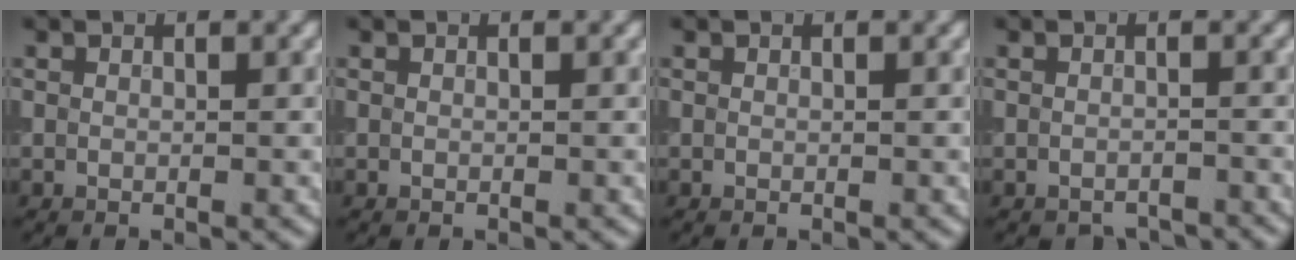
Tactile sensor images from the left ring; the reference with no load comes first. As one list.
[{"total": 0.0}, {"total": 0.0}, {"total": 2.2, "force": [-2.1, 0.4, 0.2], "torque": [0.001, -0.002, -0.029]}]